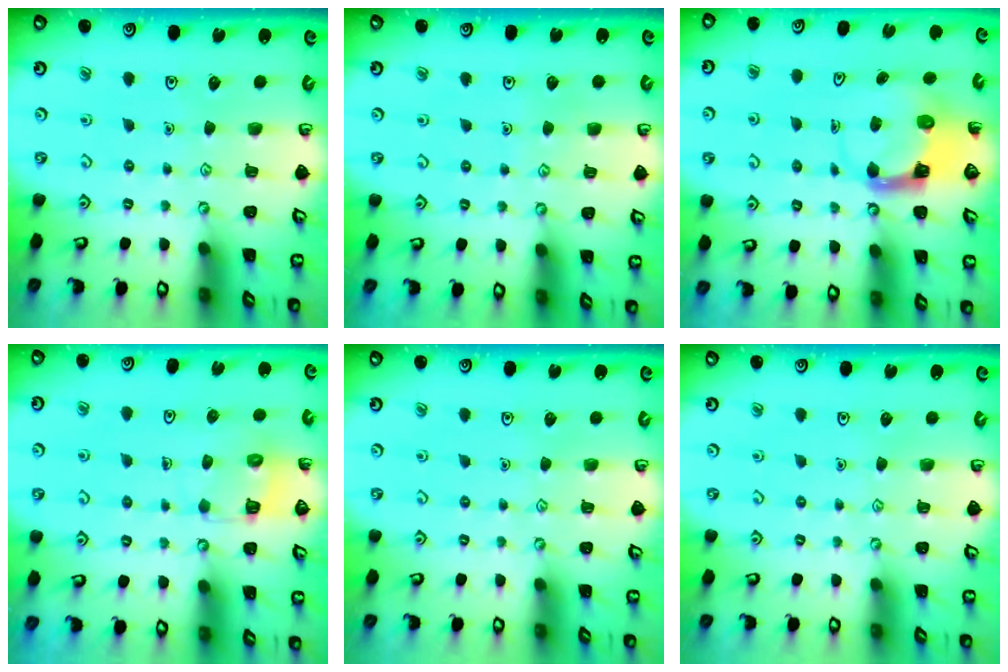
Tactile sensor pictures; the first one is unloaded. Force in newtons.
{"total": 3.8, "press": 3.8, "slide": 0.3}
{"total": 3.6, "press": 3.6, "slide": 0.4}
{"total": 5.6, "press": 5.6, "slide": 0.4}
{"total": 0.0}
{"total": 0.0}